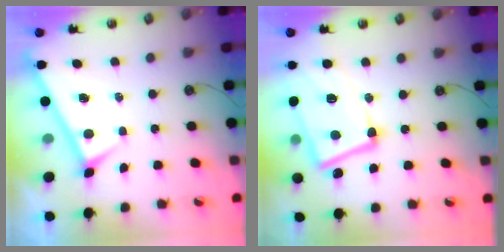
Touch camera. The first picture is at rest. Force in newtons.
{"total": 11.5, "press": 11.2, "slide": 2.6}